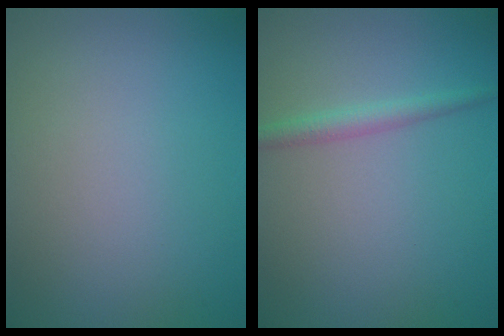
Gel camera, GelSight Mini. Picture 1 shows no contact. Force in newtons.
{"total": 1.8, "press": 1.8, "slide": 0.0}